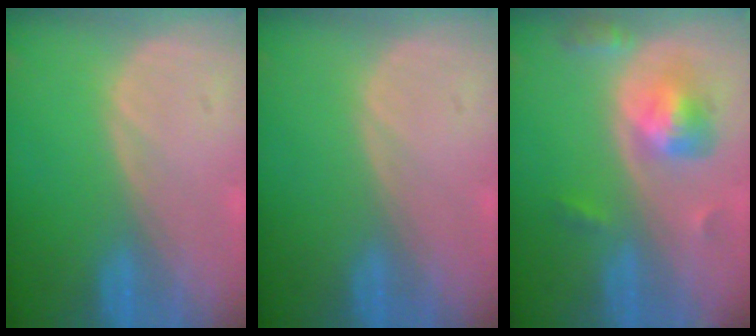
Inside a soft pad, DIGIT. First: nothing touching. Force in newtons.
{"total": 0.0}
{"total": 5.7, "press": 5.2, "slide": 2.4}